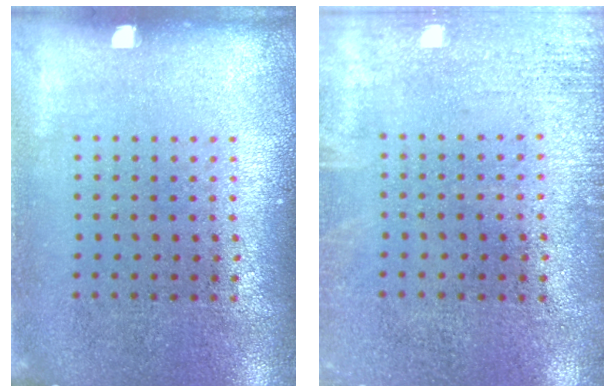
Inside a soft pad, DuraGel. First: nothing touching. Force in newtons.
{"total": 1.5, "press": 1.5, "slide": 0.2}